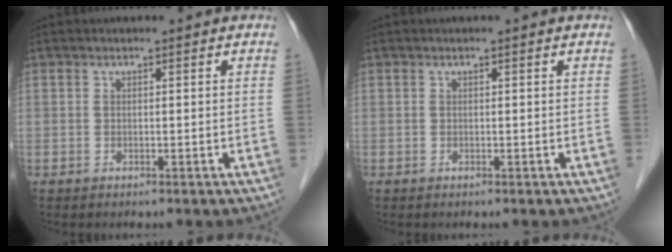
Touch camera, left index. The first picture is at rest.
{"total": 0.0}